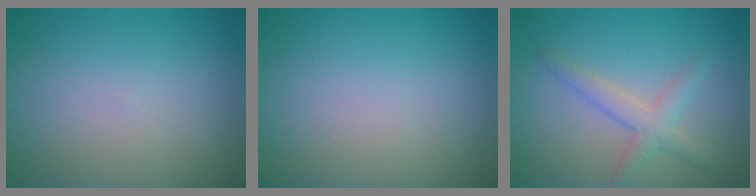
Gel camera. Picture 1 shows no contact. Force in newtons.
{"total": 0.0}
{"total": 2.2, "press": 2.2, "slide": 0.2}